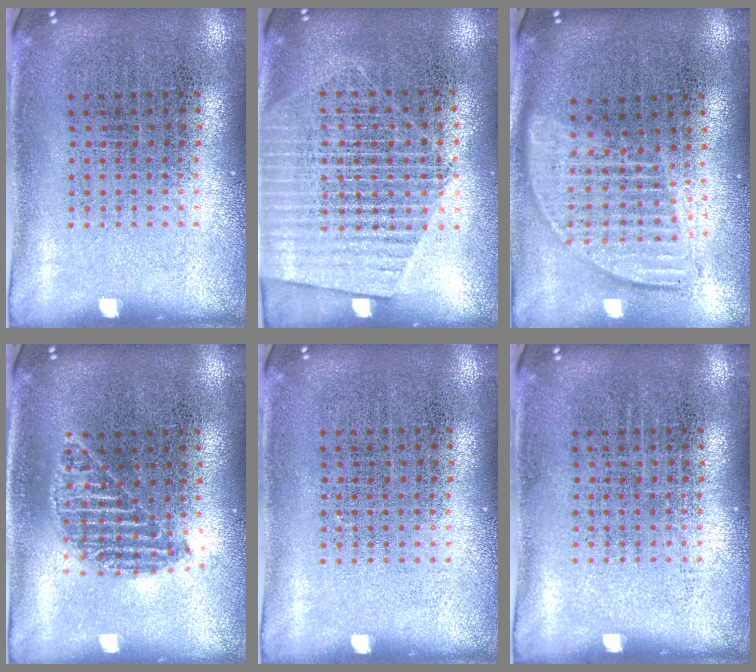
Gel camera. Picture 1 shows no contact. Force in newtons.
{"total": 1.7, "press": 1.5, "slide": 0.8}
{"total": 1.8, "press": 1.6, "slide": 0.9}
{"total": 1.1, "press": 1.0, "slide": 0.5}
{"total": 0.0}
{"total": 0.0}